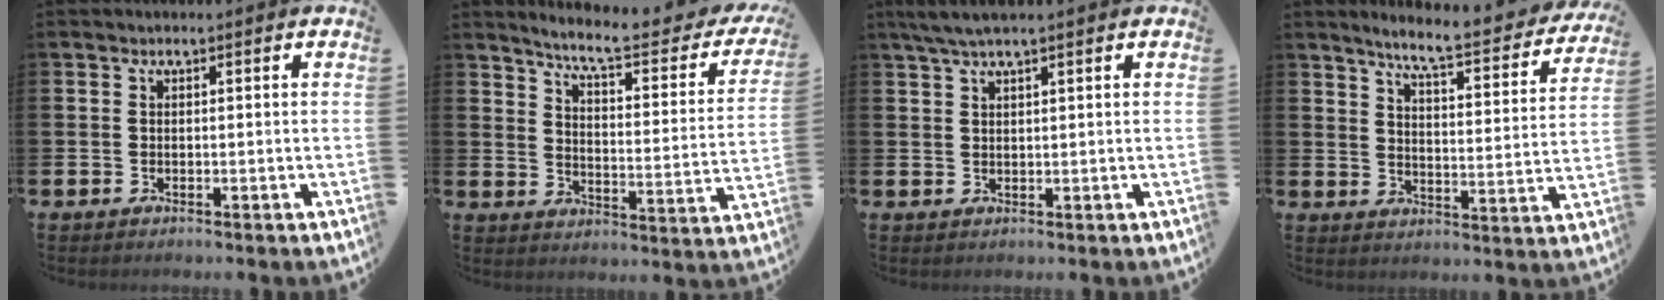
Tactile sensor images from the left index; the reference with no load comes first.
{"total": 7.3, "force": [6.3, 1.0, 3.5], "torque": [-0.087, -0.044, 0.101]}
{"total": 2.8, "force": [2.1, 0.1, 1.8], "torque": [-0.044, 0.003, 0.040]}
{"total": 6.9, "force": [6.3, 0.4, 2.8], "torque": [-0.075, -0.044, 0.103]}